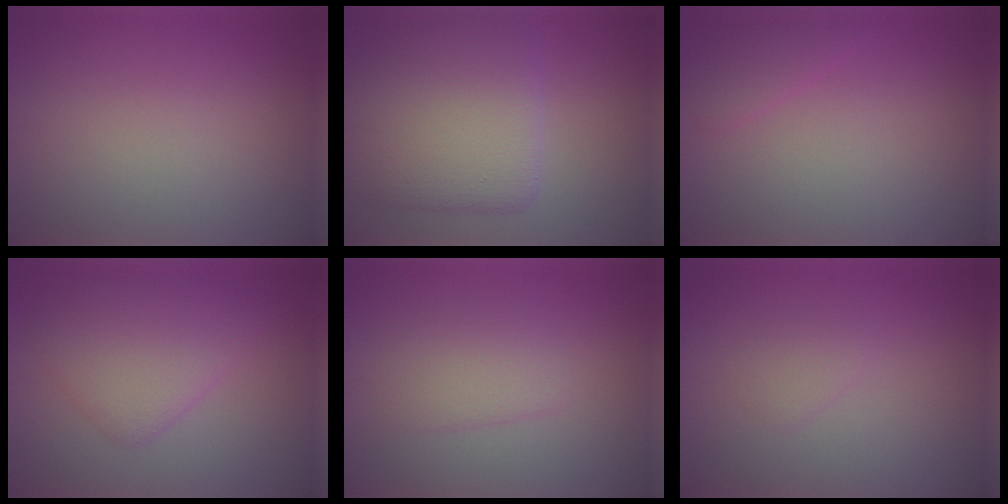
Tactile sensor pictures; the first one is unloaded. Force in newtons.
{"total": 8.6, "press": 8.6, "slide": 0.3}
{"total": 1.5, "press": 1.5, "slide": 0.1}
{"total": 5.0, "press": 5.0, "slide": 0.0}
{"total": 2.4, "press": 2.4, "slide": 0.1}
{"total": 1.1, "press": 1.1, "slide": 0.1}